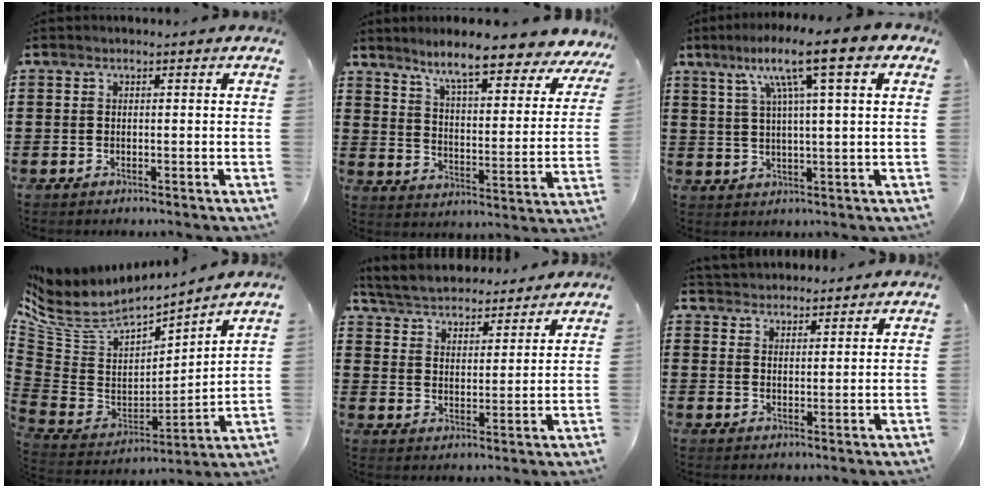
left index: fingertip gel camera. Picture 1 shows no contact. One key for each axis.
{"total": 8.9, "fx": 7.6, "fy": 0.0, "fz": 4.7, "tx": -0.103, "ty": -0.052, "tz": 0.122}
{"total": 10.5, "fx": 5.1, "fy": 0.7, "fz": 9.1, "tx": -0.188, "ty": 0.001, "tz": 0.081}
{"total": 5.5, "fx": 3.6, "fy": 2.8, "fz": 3.1, "tx": -0.089, "ty": -0.037, "tz": 0.057}
{"total": 4.9, "fx": 4.9, "fy": 0.5, "fz": 0.2, "tx": -0.030, "ty": -0.029, "tz": 0.085}
{"total": 3.0, "fx": 2.8, "fy": 0.8, "fz": -0.6, "tx": 0.001, "ty": -0.004, "tz": 0.055}